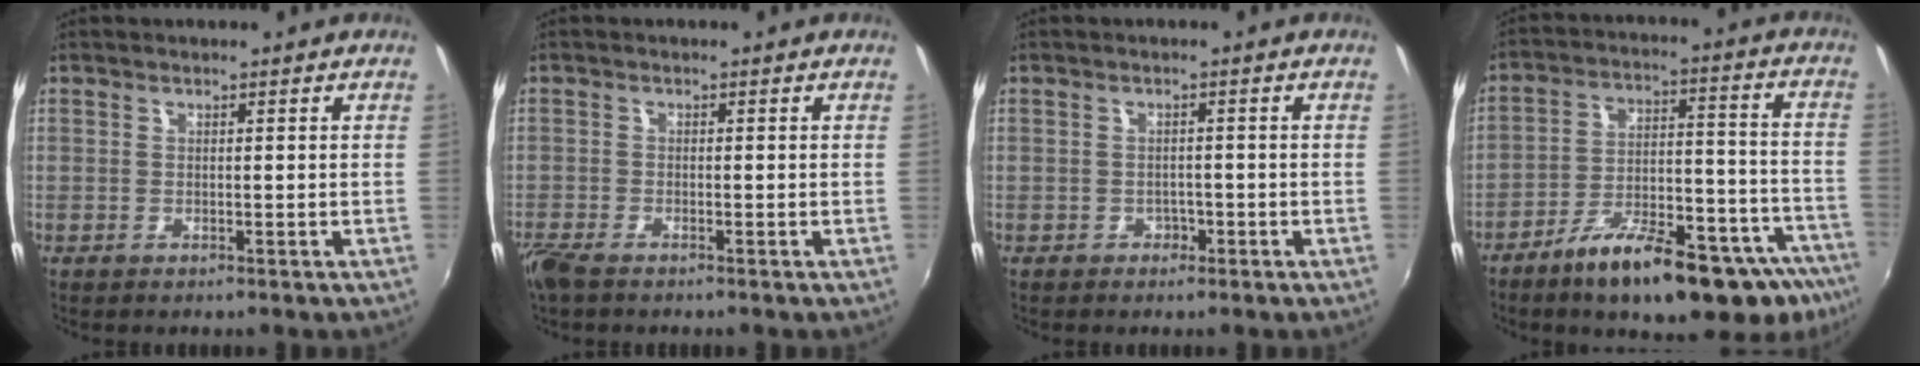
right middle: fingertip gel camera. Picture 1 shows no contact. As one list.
[{"total": 4.1, "force": [-3.2, 1.1, 2.2], "torque": [-0.059, -0.016, -0.067]}, {"total": 2.0, "force": [-1.1, 1.6, 0.3], "torque": [-0.006, 0.001, -0.014]}, {"total": 24.1, "force": [-17.5, 7.2, 14.9], "torque": [-0.197, -0.004, -0.244]}]